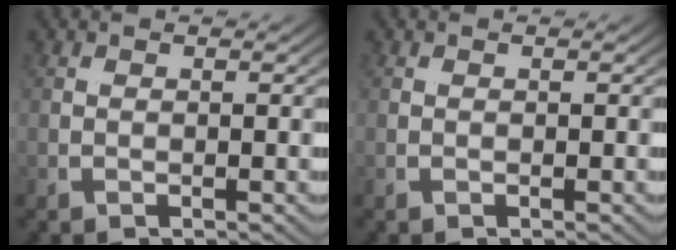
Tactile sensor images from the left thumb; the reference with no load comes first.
{"total": 0.0}